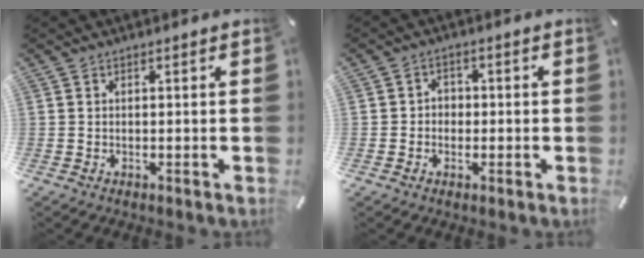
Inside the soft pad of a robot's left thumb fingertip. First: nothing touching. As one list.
[{"total": 3.2, "force": [-1.2, 2.8, 0.9], "torque": [-0.018, 0.012, -0.025]}]